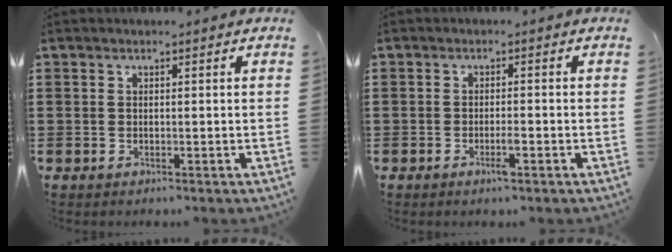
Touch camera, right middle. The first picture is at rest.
{"total": 1.8, "force": [-1.0, 0.2, 1.5], "torque": [-0.028, -0.002, -0.017]}